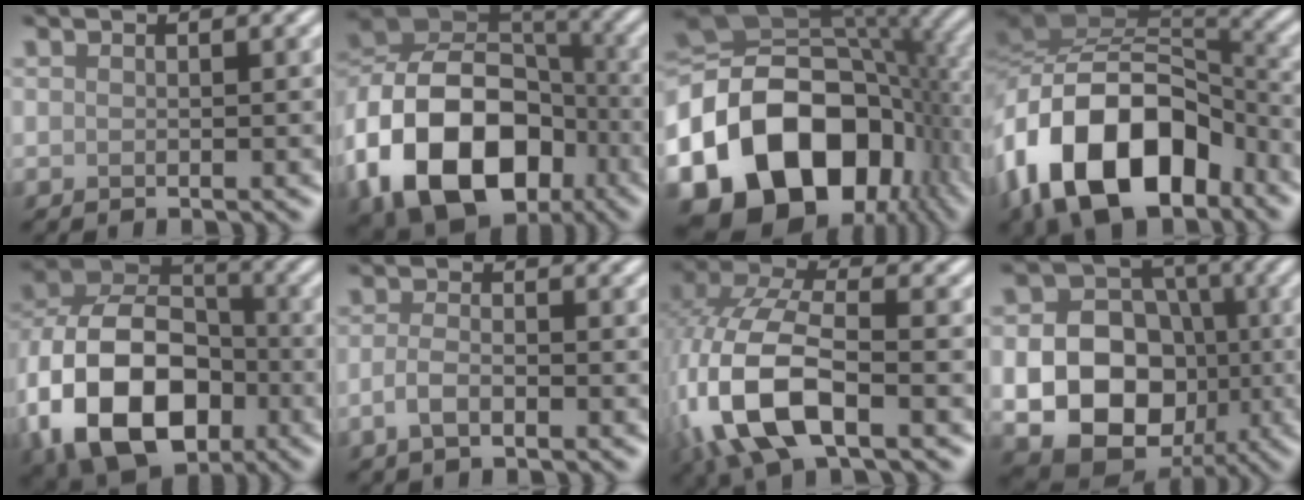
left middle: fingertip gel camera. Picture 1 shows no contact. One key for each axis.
{"total": 16.4, "fx": -6.1, "fy": 11.8, "fz": 9.7, "tx": -0.186, "ty": -0.006, "tz": -0.120}
{"total": 19.9, "fx": -6.8, "fy": 14.2, "fz": 12.2, "tx": -0.246, "ty": -0.034, "tz": -0.110}
{"total": 14.1, "fx": -6.6, "fy": 8.4, "fz": 9.2, "tx": -0.175, "ty": 0.009, "tz": -0.127}
{"total": 15.3, "fx": -5.1, "fy": 10.5, "fz": 9.9, "tx": -0.203, "ty": -0.021, "tz": -0.101}
{"total": 2.0, "fx": -0.9, "fy": 0.8, "fz": 1.6, "tx": -0.034, "ty": 0.001, "tz": -0.022}
{"total": 10.7, "fx": -3.7, "fy": 5.0, "fz": 8.7, "tx": -0.204, "ty": -0.001, "tz": -0.081}
{"total": 13.0, "fx": -2.3, "fy": 10.6, "fz": 7.1, "tx": -0.107, "ty": -0.028, "tz": -0.059}